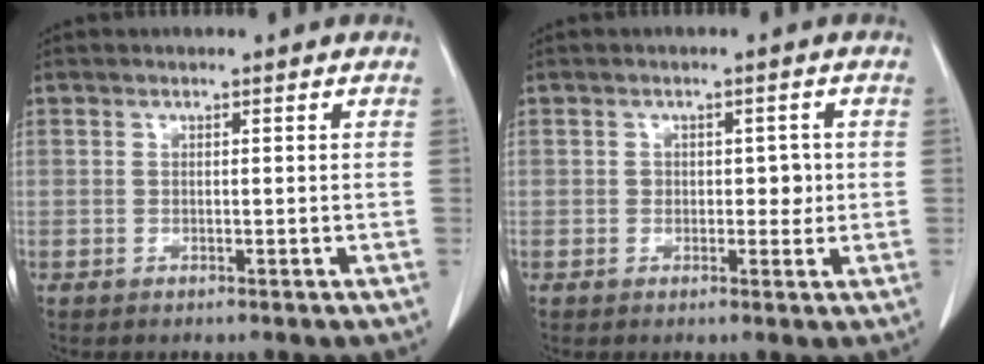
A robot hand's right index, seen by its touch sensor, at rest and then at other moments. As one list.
[{"total": 2.6, "force": [0.0, 1.7, 1.9], "torque": [-0.019, 0.005, 0.002]}]